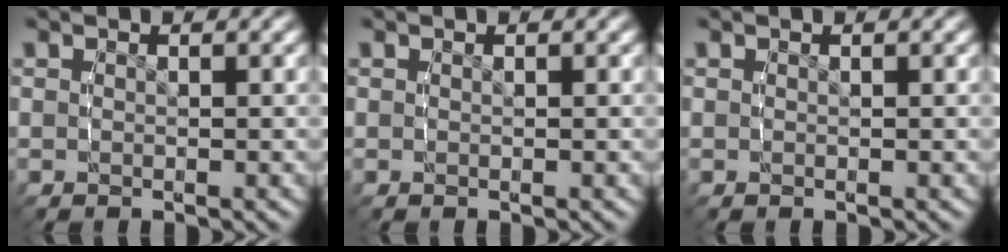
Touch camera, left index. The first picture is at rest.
{"total": 0.0}
{"total": 0.0}